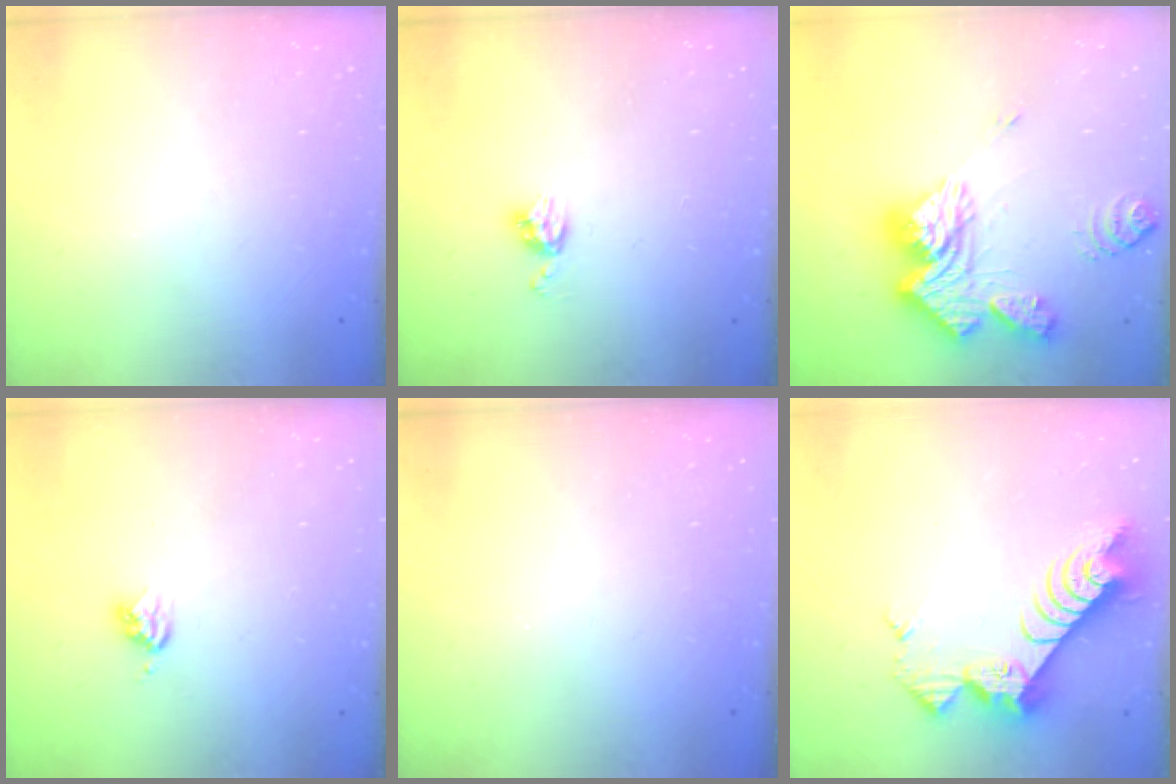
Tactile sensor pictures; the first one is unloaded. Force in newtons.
{"total": 6.1, "press": 6.1, "slide": 0.6}
{"total": 19.3, "press": 19.1, "slide": 2.0}
{"total": 3.7, "press": 3.7, "slide": 0.5}
{"total": 0.0}
{"total": 10.4, "press": 10.4, "slide": 1.1}